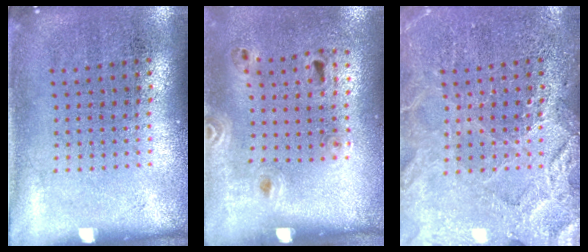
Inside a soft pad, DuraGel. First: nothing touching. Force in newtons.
{"total": 1.3, "press": 0.8, "slide": 1.1}
{"total": 4.9, "press": 4.8, "slide": 0.6}